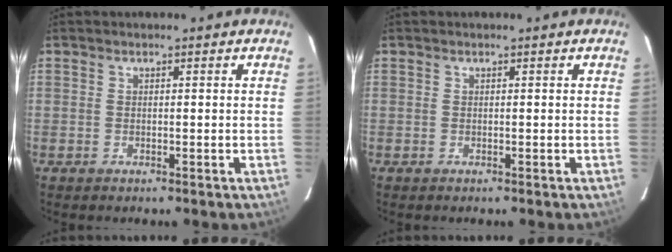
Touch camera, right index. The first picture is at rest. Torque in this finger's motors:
{"motor_torque": [0.89, 0.57, -0.01, 0.00]}